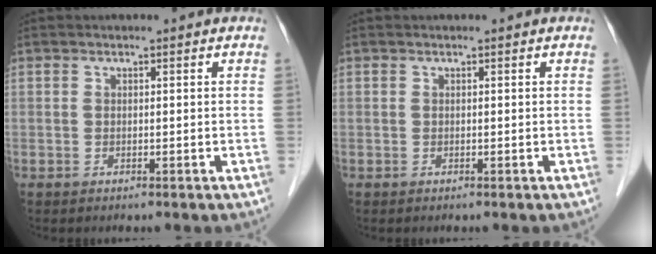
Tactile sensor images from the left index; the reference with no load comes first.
{"total": 0.0}